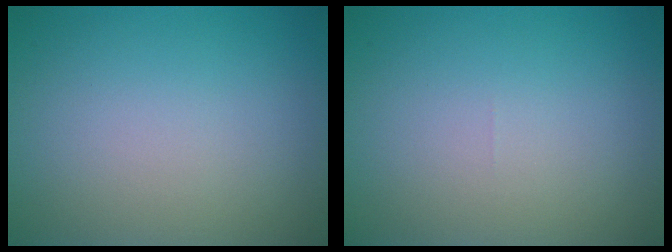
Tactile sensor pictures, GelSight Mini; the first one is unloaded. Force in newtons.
{"total": 0.0}